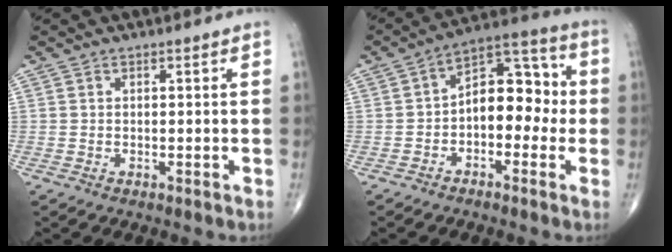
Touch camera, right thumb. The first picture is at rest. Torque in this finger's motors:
{"motor_torque": [0.52, -0.26, 0.53, -0.52, 0.22]}